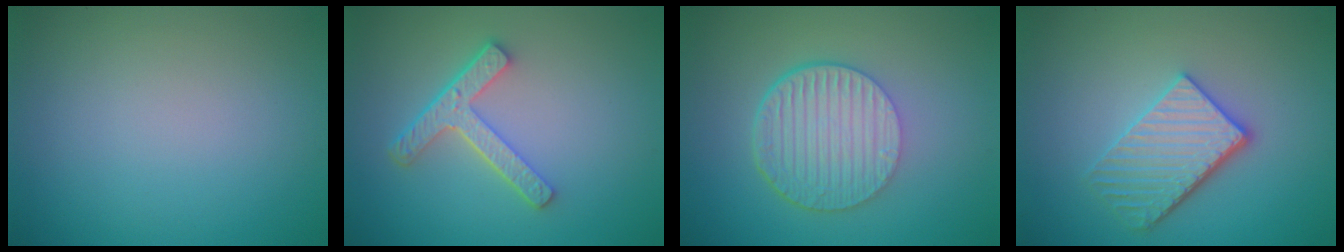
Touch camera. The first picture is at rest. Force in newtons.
{"total": 3.9, "press": 2.9, "slide": 2.5}
{"total": 6.4, "press": 4.3, "slide": 4.7}
{"total": 4.0, "press": 3.4, "slide": 2.1}